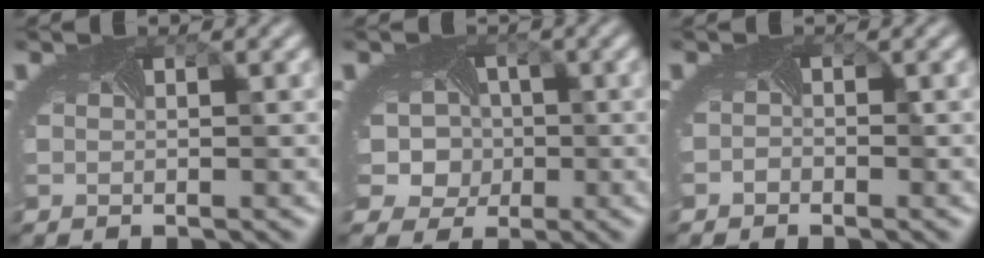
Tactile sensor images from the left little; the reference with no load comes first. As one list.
[{"total": 8.5, "force": [-0.2, 7.6, 4.0], "torque": [-0.065, 0.007, -0.041]}, {"total": 0.8, "force": [-0.6, 0.5, -0.1], "torque": [0.000, -0.007, -0.012]}]